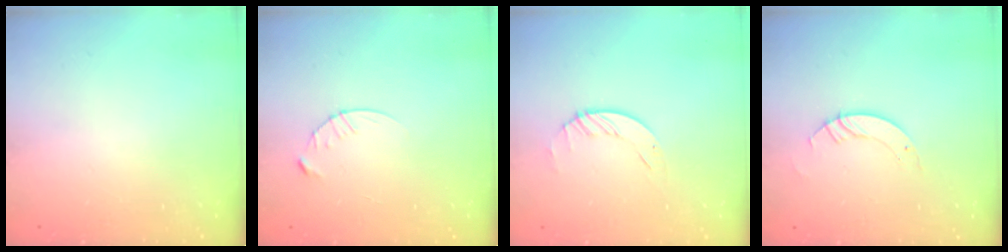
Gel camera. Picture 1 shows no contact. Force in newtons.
{"total": 3.6, "press": 3.6, "slide": 0.5}
{"total": 1.9, "press": 1.9, "slide": 0.2}
{"total": 3.5, "press": 3.5, "slide": 0.3}